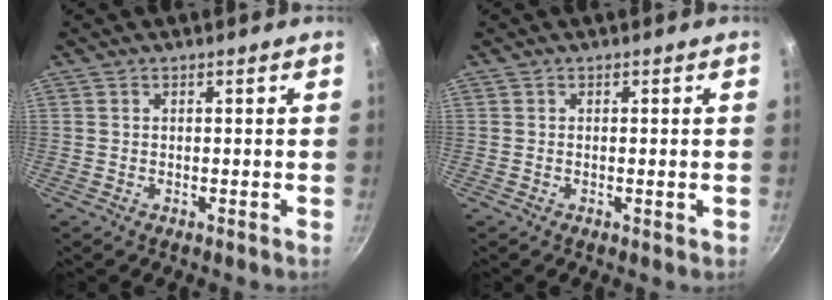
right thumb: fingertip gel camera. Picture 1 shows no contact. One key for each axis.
{"total": 0.7, "fx": -0.1, "fy": 0.2, "fz": 0.7, "tx": -0.011, "ty": 0.000, "tz": -0.003}